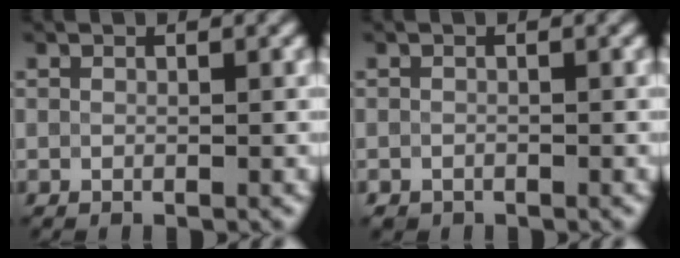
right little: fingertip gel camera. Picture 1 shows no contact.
{"total": 0.5, "force": [-0.3, 0.4, 0.0], "torque": [0.003, -0.005, -0.004]}